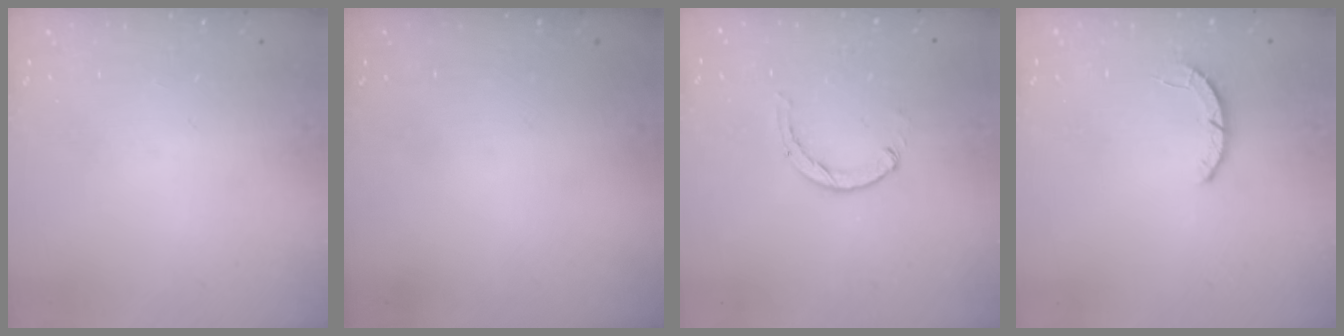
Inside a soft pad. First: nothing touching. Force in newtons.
{"total": 0.0}
{"total": 0.8, "press": 0.8, "slide": 0.2}
{"total": 2.2, "press": 2.2, "slide": 0.3}